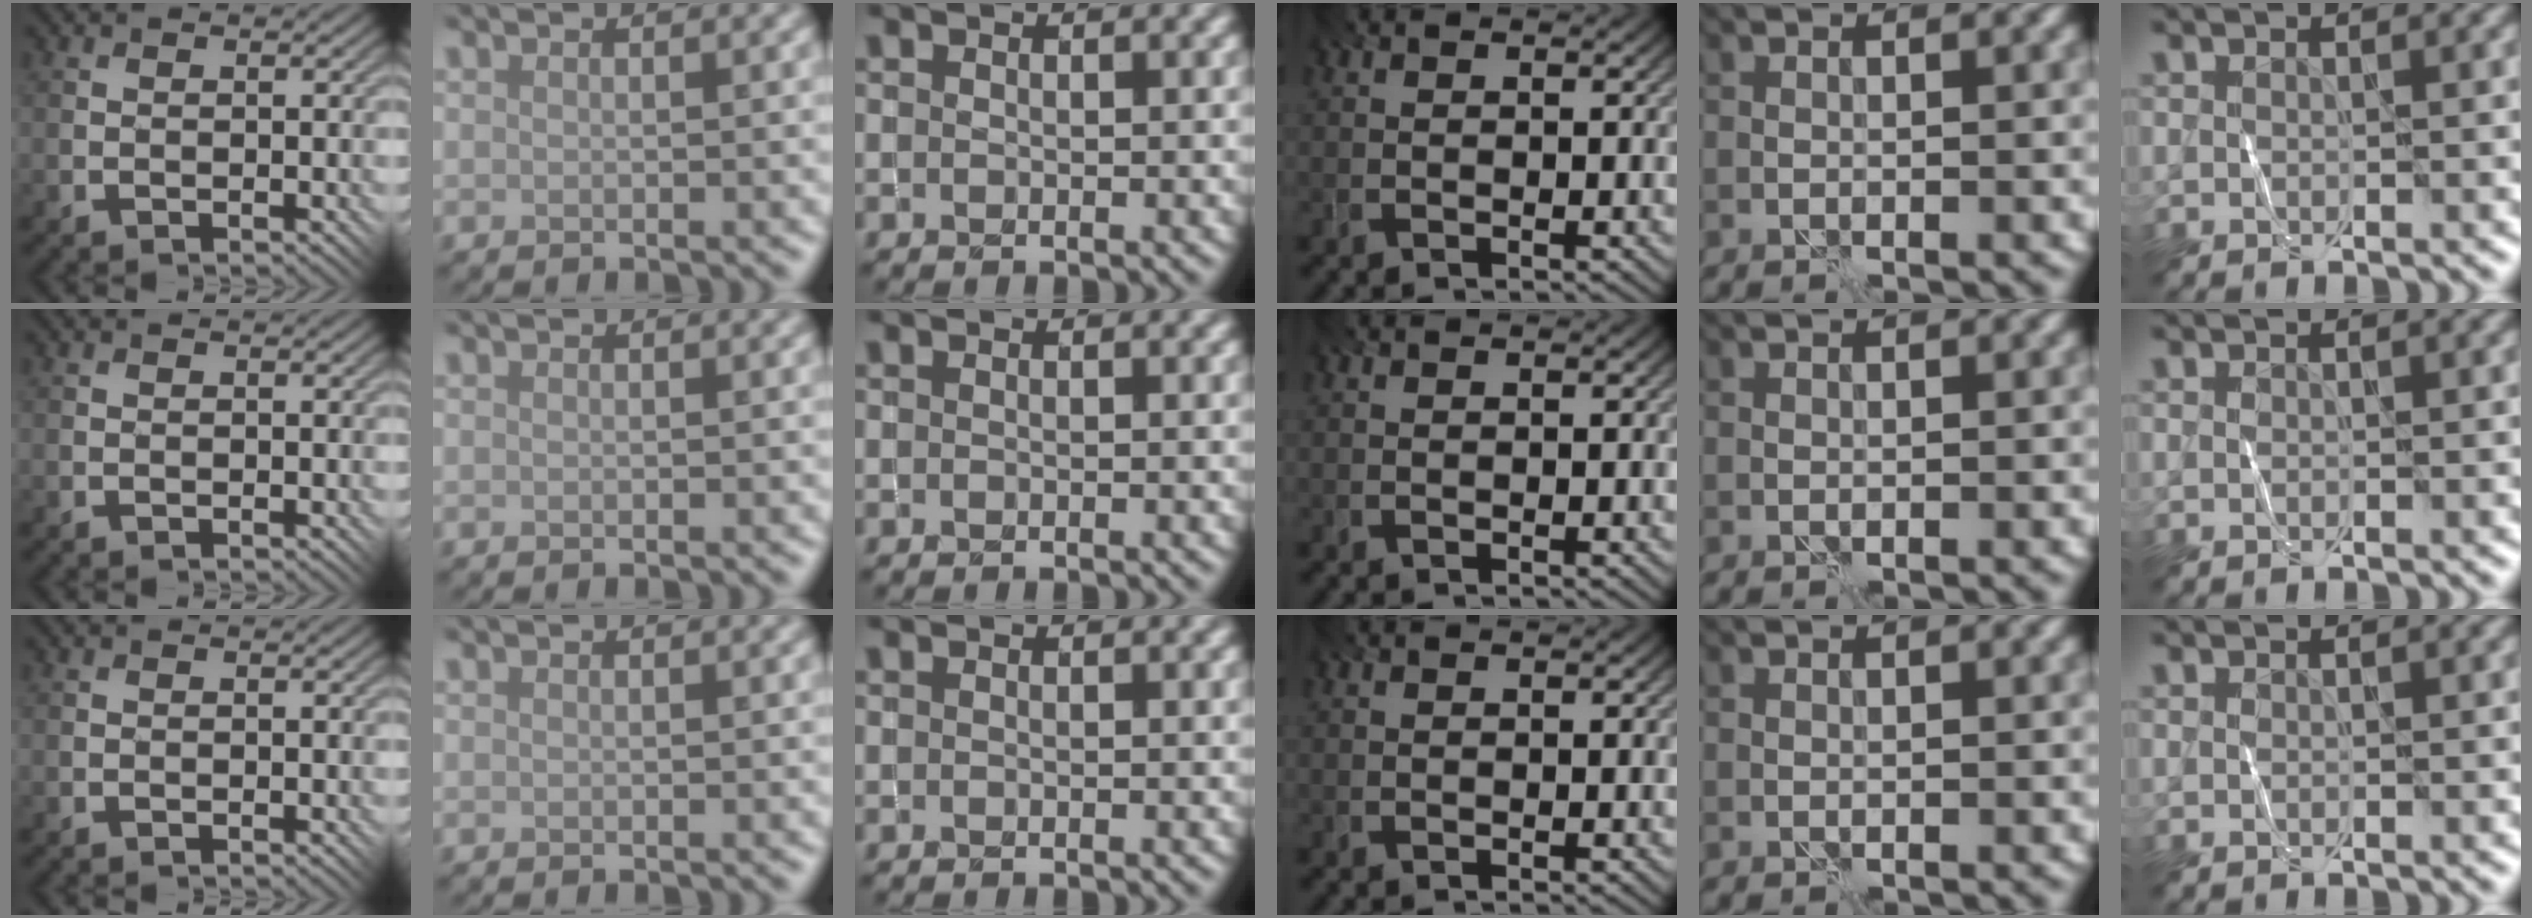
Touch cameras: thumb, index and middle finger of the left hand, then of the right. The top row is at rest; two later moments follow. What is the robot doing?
{"motion": "fold", "object": "shorts"}